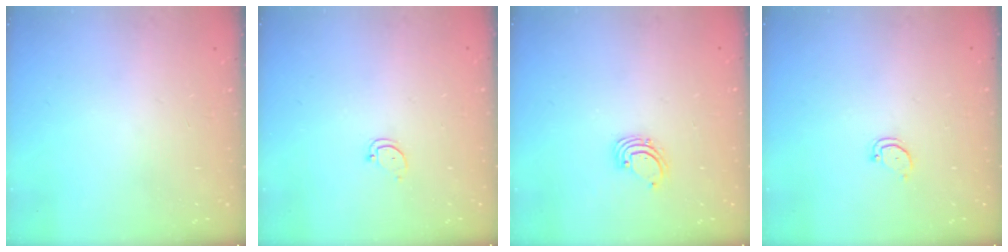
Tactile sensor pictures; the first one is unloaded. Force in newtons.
{"total": 2.9, "press": 2.9, "slide": 0.2}
{"total": 1.6, "press": 1.6, "slide": 0.1}
{"total": 2.5, "press": 2.5, "slide": 0.3}